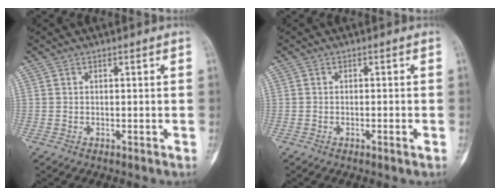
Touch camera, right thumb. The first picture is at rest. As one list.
[{"total": 1.2, "force": [-0.5, 0.1, 1.1], "torque": [-0.024, 0.002, -0.007]}]